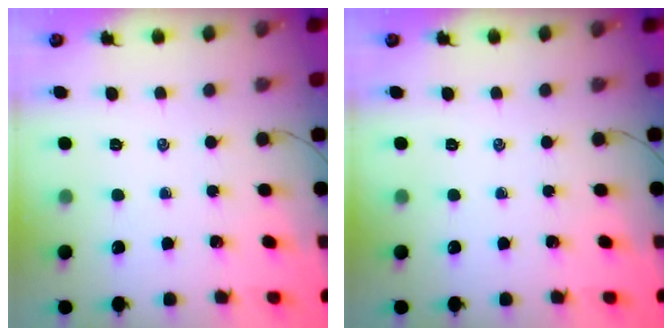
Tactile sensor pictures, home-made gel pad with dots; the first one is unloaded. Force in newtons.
{"total": 0.0}